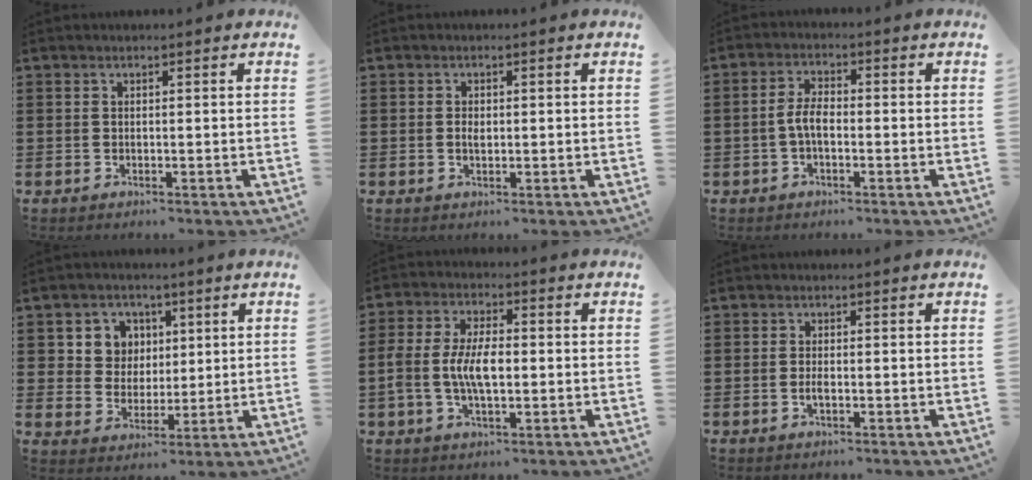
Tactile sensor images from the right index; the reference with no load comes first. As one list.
[{"total": 1.3, "force": [0.0, 0.7, 1.2], "torque": [-0.023, 0.003, -0.002]}, {"total": 3.9, "force": [-0.9, 1.6, 3.4], "torque": [-0.083, -0.001, -0.024]}, {"total": 6.0, "force": [2.1, 5.5, 1.3], "torque": [-0.046, 0.014, 0.035]}, {"total": 6.9, "force": [-0.9, 3.2, 6.1], "torque": [-0.138, 0.000, -0.023]}, {"total": 1.4, "force": [-0.4, 0.4, 1.3], "torque": [-0.024, -0.002, -0.006]}]